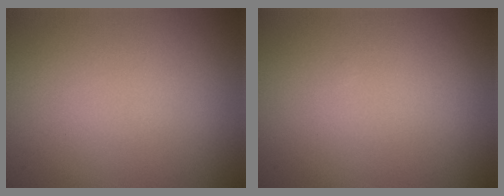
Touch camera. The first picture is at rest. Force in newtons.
{"total": 0.0}